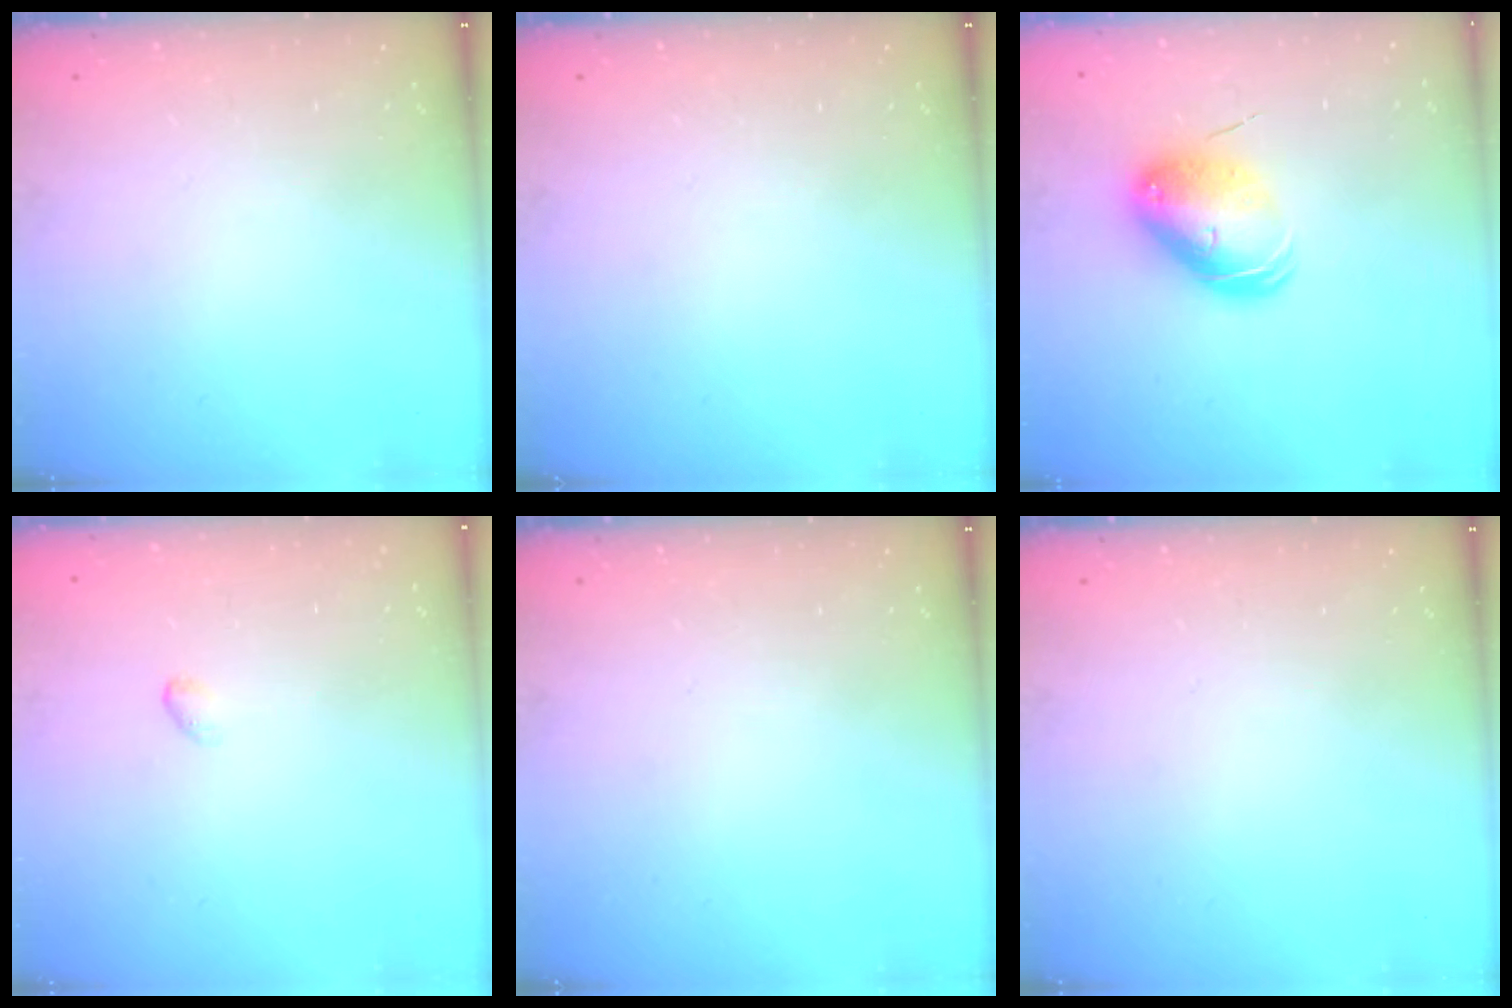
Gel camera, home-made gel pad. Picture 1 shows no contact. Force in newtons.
{"total": 0.0}
{"total": 9.1, "press": 9.0, "slide": 1.5}
{"total": 2.6, "press": 2.5, "slide": 0.5}
{"total": 0.0}
{"total": 0.0}